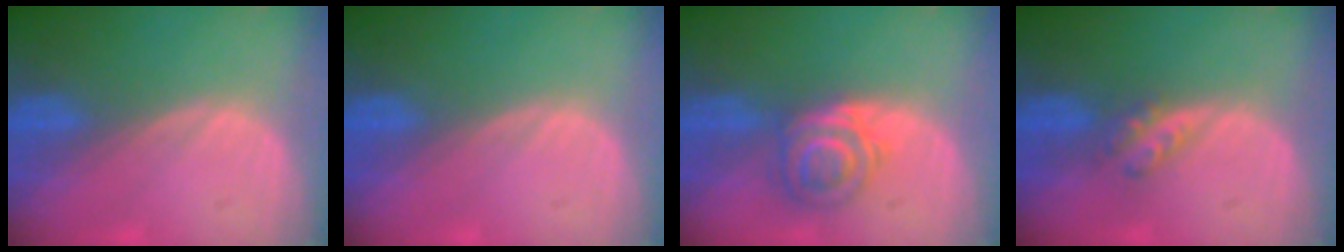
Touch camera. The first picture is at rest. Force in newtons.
{"total": 0.0}
{"total": 5.9, "press": 5.5, "slide": 2.2}
{"total": 2.9, "press": 2.5, "slide": 1.5}